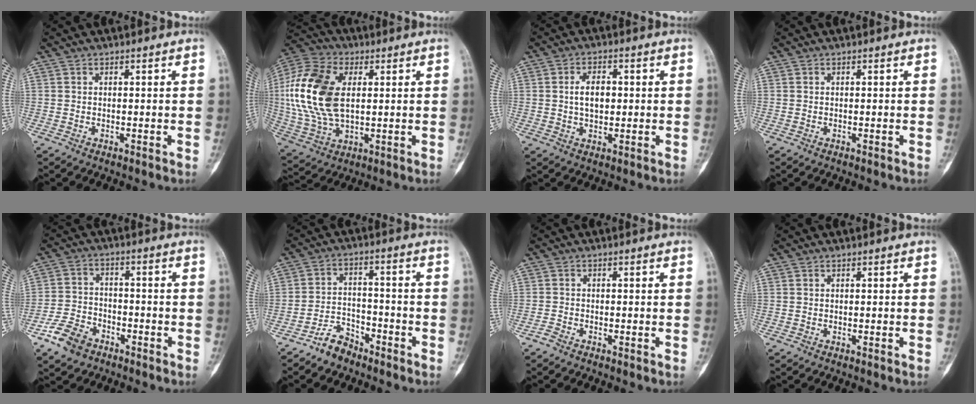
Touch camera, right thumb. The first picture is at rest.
{"total": 19.4, "force": [2.7, 11.6, 15.3], "torque": [-0.323, 0.000, 0.051]}
{"total": 5.2, "force": [0.4, 3.1, 4.1], "torque": [-0.063, 0.005, 0.006]}
{"total": 0.0}
{"total": 7.8, "force": [-5.0, 5.0, 3.3], "torque": [-0.053, 0.028, -0.094]}
{"total": 5.9, "force": [-4.8, 3.0, 1.7], "torque": [-0.016, 0.041, -0.089]}
{"total": 0.9, "force": [-0.8, 0.3, 0.3], "torque": [-0.010, 0.001, -0.019]}
{"total": 0.0}